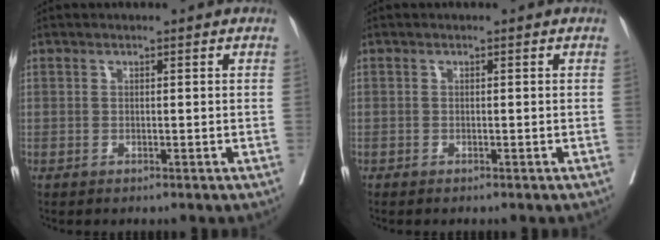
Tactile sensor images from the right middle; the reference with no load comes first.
{"total": 0.5, "force": [-0.1, 0.5, -0.1], "torque": [0.004, 0.007, -0.003]}